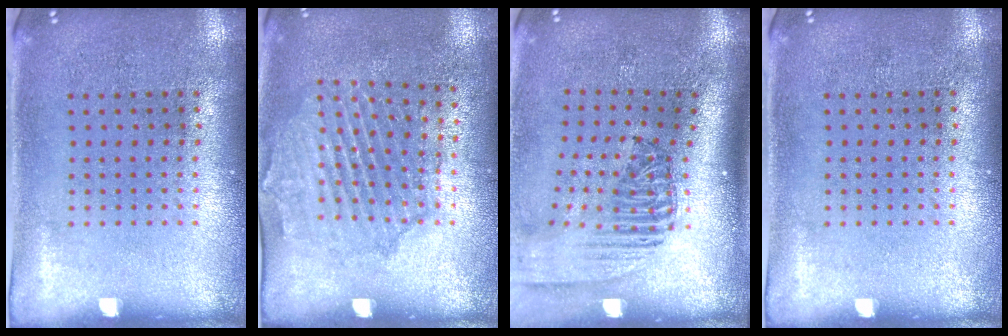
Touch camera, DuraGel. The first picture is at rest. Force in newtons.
{"total": 1.6, "press": 1.5, "slide": 0.4}
{"total": 2.4, "press": 1.8, "slide": 1.7}
{"total": 0.0}